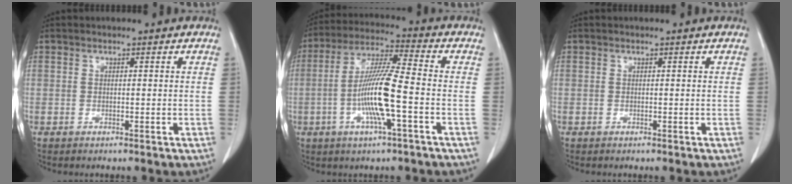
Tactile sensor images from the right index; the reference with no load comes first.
{"total": 11.8, "force": [-2.8, 0.4, 11.5], "torque": [-0.224, -0.001, -0.060]}
{"total": 0.0}